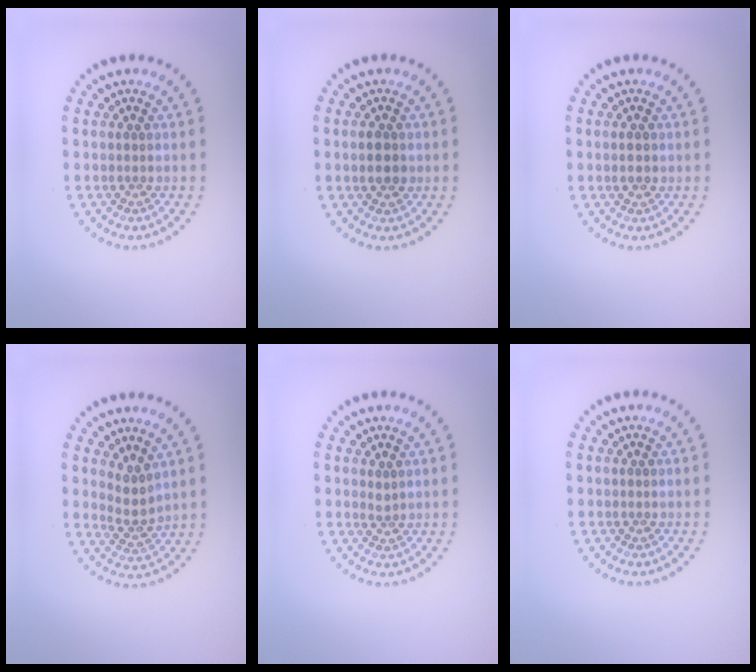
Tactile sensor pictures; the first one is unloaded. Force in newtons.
{"total": 2.3, "press": 2.2, "slide": 0.1}
{"total": 1.1, "press": 1.1, "slide": 0.1}
{"total": 2.1, "press": 1.6, "slide": 1.3}
{"total": 0.8, "press": 0.6, "slide": 0.6}
{"total": 0.0}